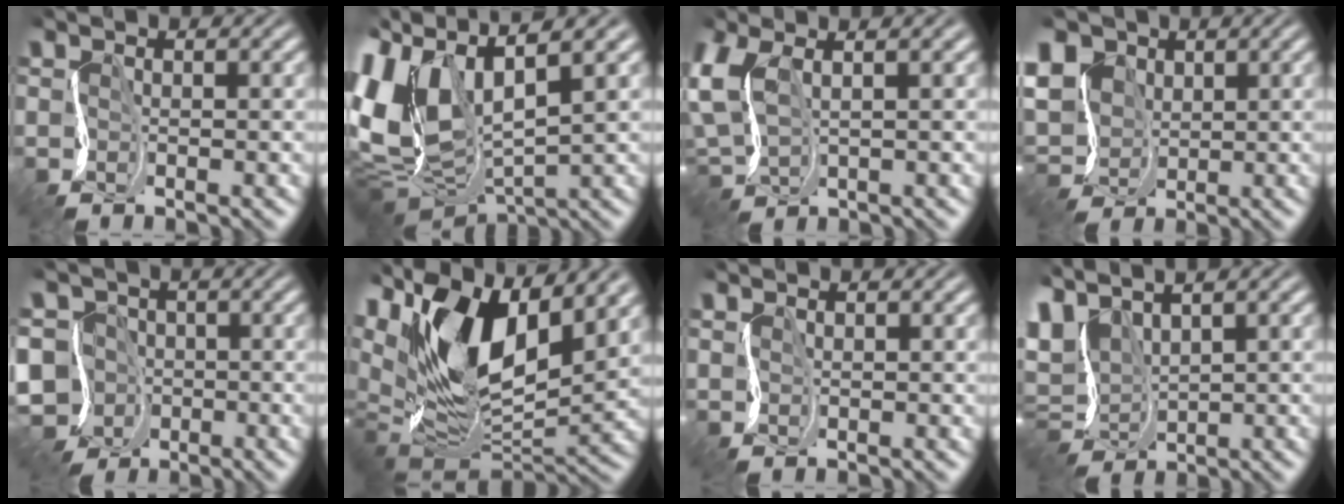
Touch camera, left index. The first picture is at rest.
{"total": 10.0, "force": [3.5, 5.4, 7.7], "torque": [-0.183, -0.006, 0.066]}
{"total": 7.1, "force": [2.0, 3.4, 5.9], "torque": [-0.158, 0.000, 0.039]}
{"total": 6.0, "force": [1.5, 4.9, 3.3], "torque": [-0.084, 0.013, 0.017]}
{"total": 9.2, "force": [-5.1, 7.0, 3.2], "torque": [-0.057, -0.025, -0.105]}
{"total": 13.4, "force": [3.9, 7.4, 10.5], "torque": [-0.194, -0.011, 0.068]}
{"total": 0.5, "force": [0.5, 0.1, 0.1], "torque": [-0.005, -0.003, 0.015]}
{"total": 6.4, "force": [1.3, 3.5, 5.2], "torque": [-0.117, -0.005, 0.024]}